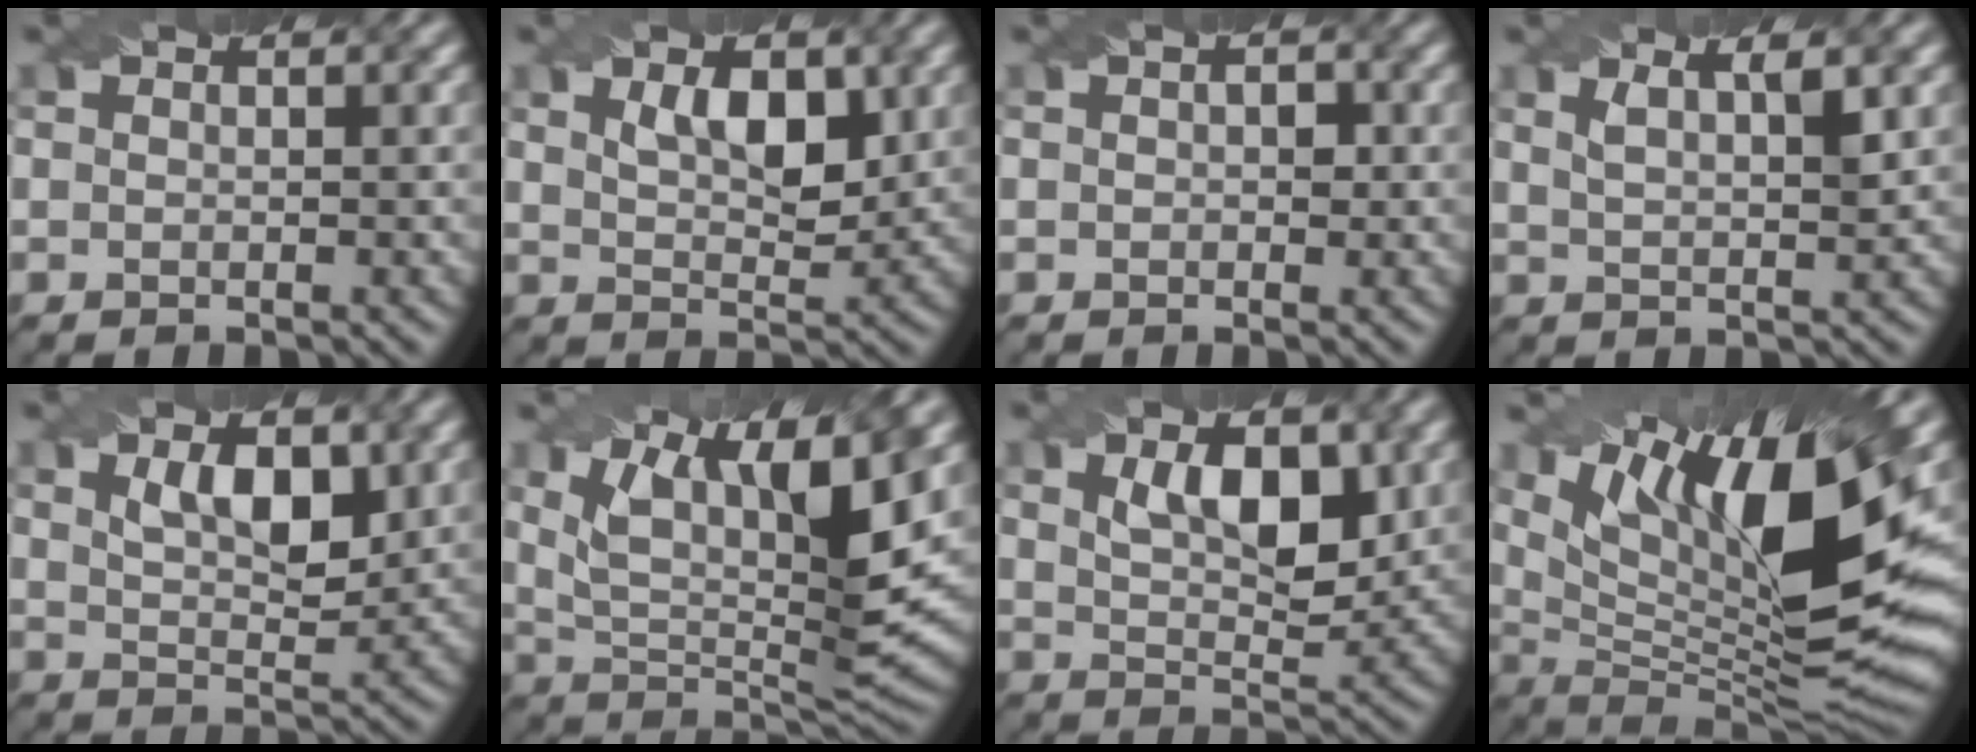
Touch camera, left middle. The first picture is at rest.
{"total": 4.5, "force": [1.7, 2.1, 3.6], "torque": [-0.062, -0.002, 0.030]}
{"total": 1.3, "force": [0.1, 0.8, 1.0], "torque": [-0.011, 0.002, -0.001]}
{"total": 3.1, "force": [1.7, 0.9, 2.5], "torque": [-0.031, 0.005, 0.024]}
{"total": 4.4, "force": [1.8, 1.9, 3.6], "torque": [-0.063, -0.003, 0.033]}
{"total": 11.6, "force": [5.0, 3.6, 9.8], "torque": [-0.175, -0.007, 0.090]}
{"total": 5.6, "force": [2.0, 2.5, 4.6], "torque": [-0.079, -0.004, 0.036]}
{"total": 14.9, "force": [5.3, 4.5, 13.2], "torque": [-0.211, -0.008, 0.093]}